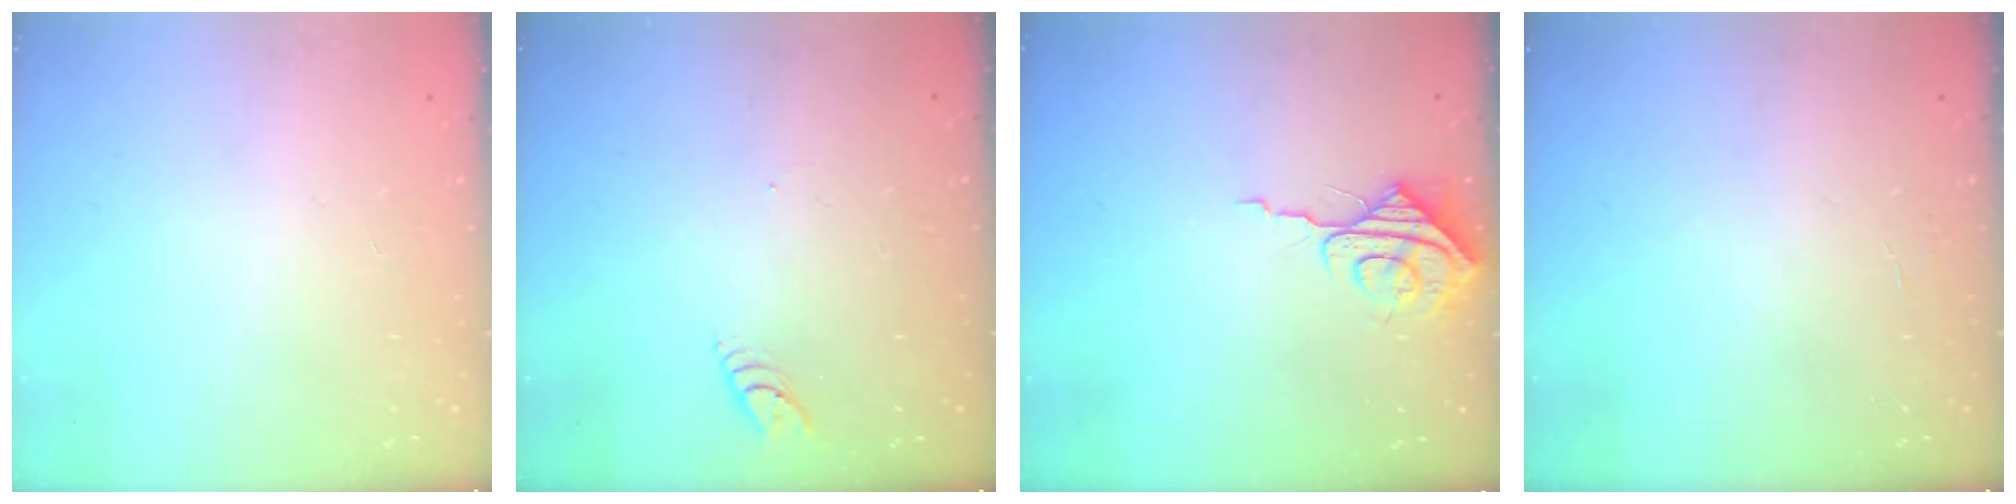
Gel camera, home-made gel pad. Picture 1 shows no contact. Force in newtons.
{"total": 3.9, "press": 3.9, "slide": 0.4}
{"total": 7.6, "press": 7.5, "slide": 0.7}
{"total": 1.3, "press": 1.3, "slide": 0.1}